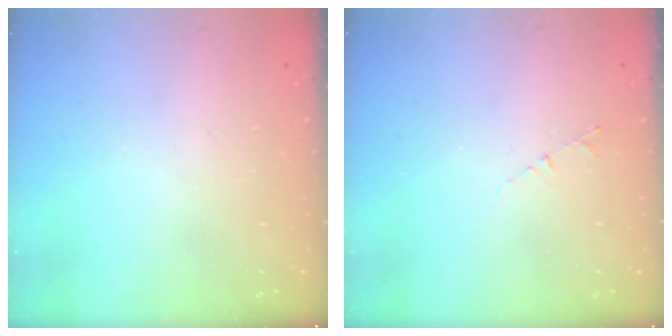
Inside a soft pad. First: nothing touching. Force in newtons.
{"total": 3.1, "press": 3.1, "slide": 0.3}